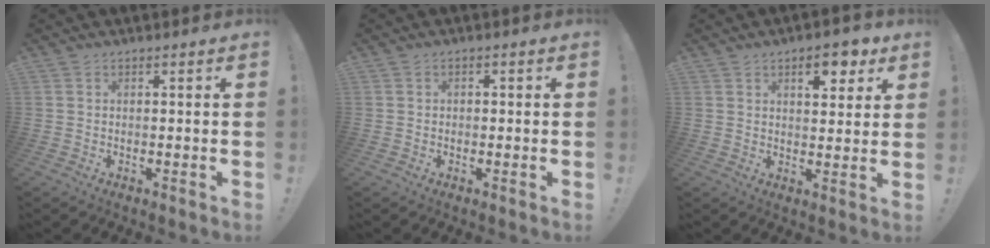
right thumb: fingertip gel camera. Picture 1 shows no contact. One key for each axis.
{"total": 1.2, "fx": -0.6, "fy": 0.9, "fz": 0.5, "tx": -0.013, "ty": 0.007, "tz": -0.011}
{"total": 7.9, "fx": 4.1, "fy": 3.9, "fz": 5.5, "tx": -0.054, "ty": -0.018, "tz": 0.064}